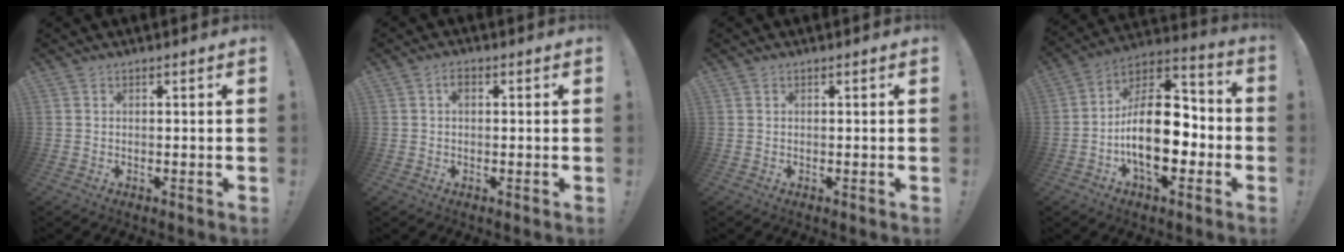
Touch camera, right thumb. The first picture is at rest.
{"total": 1.9, "force": [0.4, 1.2, 1.5], "torque": [-0.022, 0.005, 0.004]}
{"total": 0.0}
{"total": 21.4, "force": [-4.1, 12.0, 17.3], "torque": [-0.294, 0.016, -0.063]}